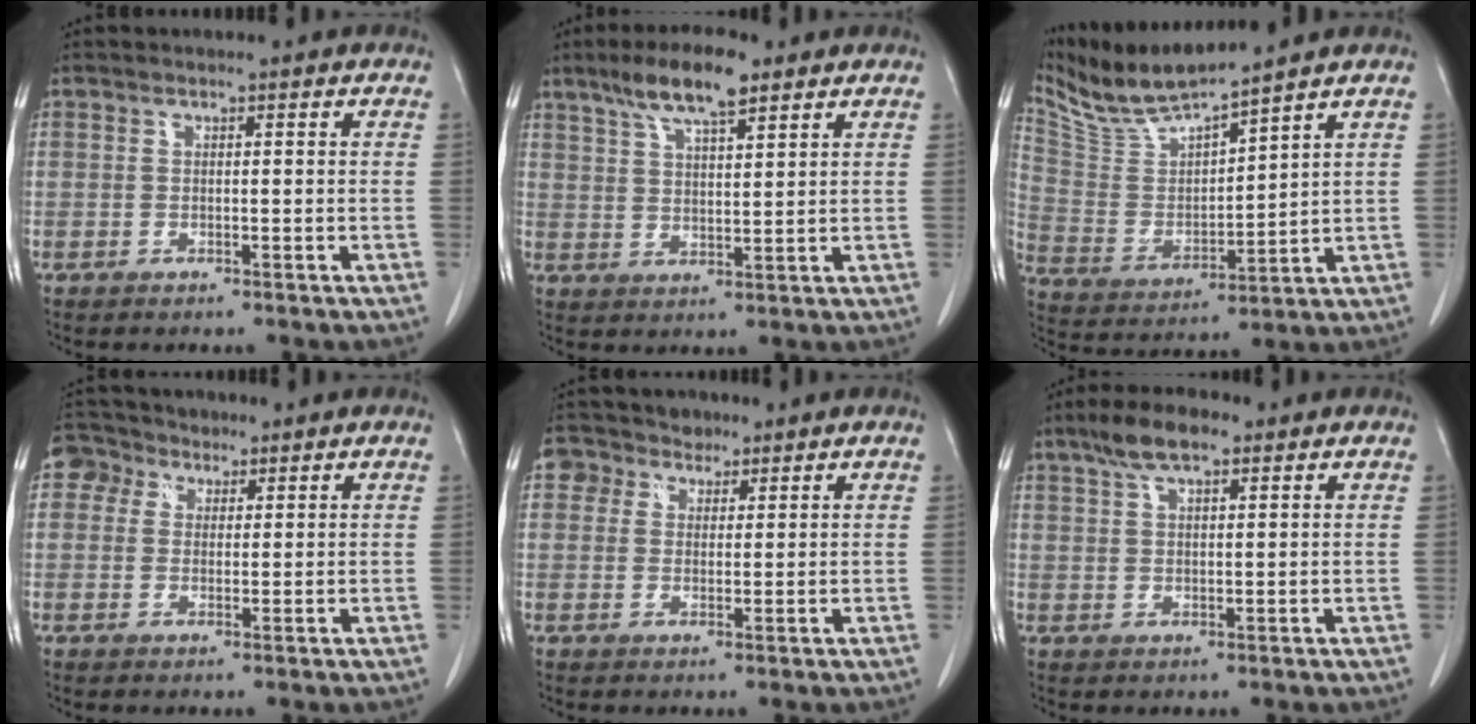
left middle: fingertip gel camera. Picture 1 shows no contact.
{"total": 8.6, "force": [5.9, 1.8, 6.0], "torque": [-0.114, 0.012, 0.105]}
{"total": 10.4, "force": [9.8, -0.4, 3.5], "torque": [-0.087, -0.007, 0.203]}
{"total": 4.6, "force": [2.3, 4.0, 0.8], "torque": [-0.019, 0.021, 0.042]}
{"total": 4.5, "force": [2.8, 3.5, 0.3], "torque": [-0.011, 0.022, 0.050]}
{"total": 5.9, "force": [3.9, 2.1, 3.9], "torque": [-0.079, 0.015, 0.070]}